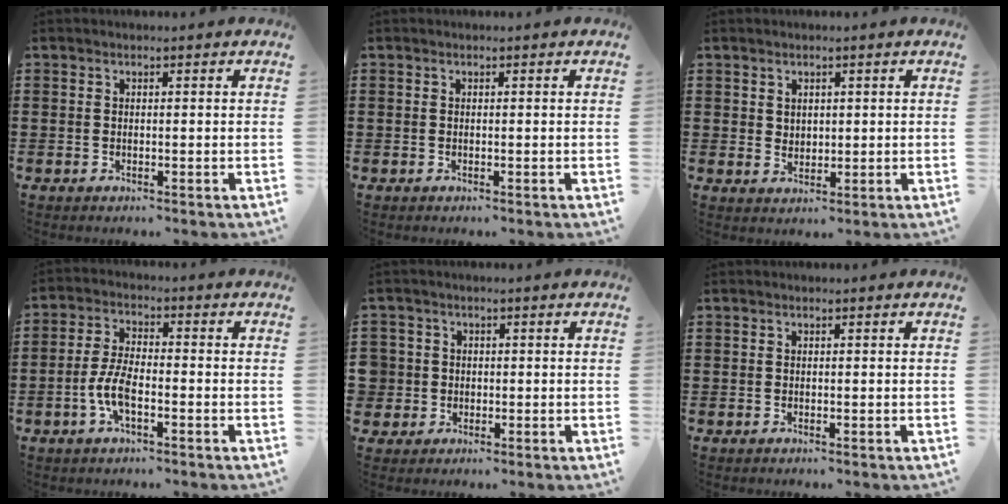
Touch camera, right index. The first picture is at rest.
{"total": 0.0}
{"total": 2.0, "force": [1.3, 1.5, 0.3], "torque": [-0.010, 0.008, 0.024]}
{"total": 5.9, "force": [-2.2, 2.0, 5.1], "torque": [-0.121, -0.005, -0.049]}
{"total": 2.8, "force": [-0.5, 2.8, 0.1], "torque": [-0.025, 0.006, -0.016]}
{"total": 0.0}